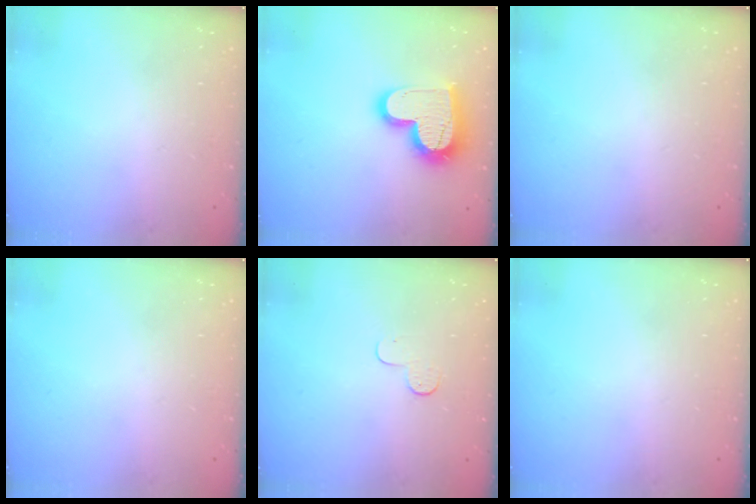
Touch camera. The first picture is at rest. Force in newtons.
{"total": 17.7, "press": 17.7, "slide": 1.3}
{"total": 0.0}
{"total": 0.0}
{"total": 5.0, "press": 4.9, "slide": 0.5}
{"total": 0.0}